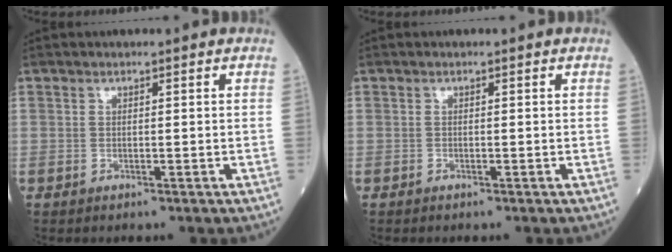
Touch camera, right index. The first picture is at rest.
{"total": 0.0}